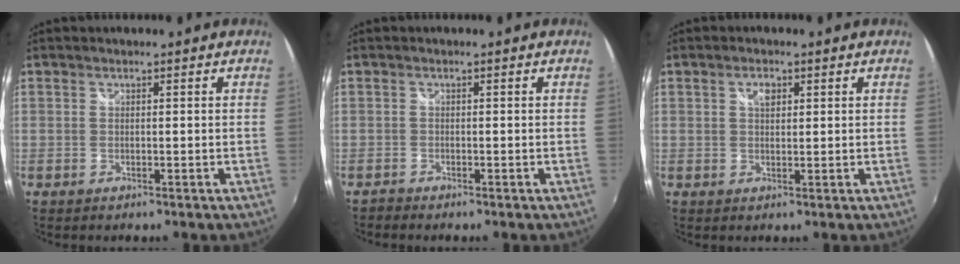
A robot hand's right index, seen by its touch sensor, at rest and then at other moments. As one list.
[{"total": 1.0, "force": [-1.0, 0.2, -0.2], "torque": [-0.002, -0.002, -0.021]}, {"total": 2.5, "force": [1.0, 1.4, 1.7], "torque": [-0.028, 0.005, 0.016]}]